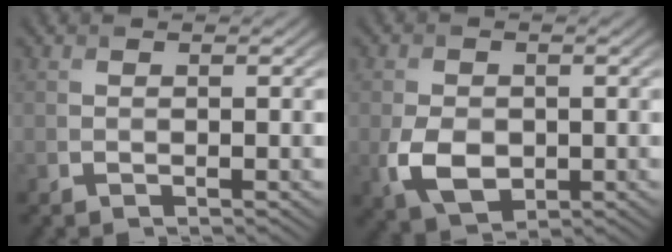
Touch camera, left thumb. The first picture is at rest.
{"total": 5.5, "force": [-1.0, 3.9, 3.8], "torque": [-0.093, -0.015, -0.018]}